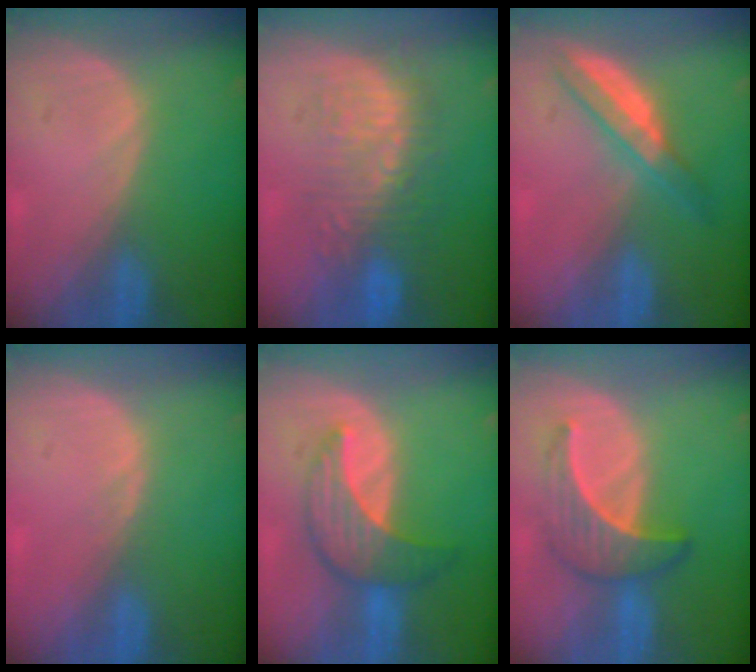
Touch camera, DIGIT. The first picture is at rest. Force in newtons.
{"total": 9.0, "press": 8.7, "slide": 2.2}
{"total": 5.5, "press": 5.0, "slide": 2.2}
{"total": 0.5, "press": 0.5, "slide": 0.1}
{"total": 7.0, "press": 7.0, "slide": 0.4}
{"total": 6.7, "press": 6.1, "slide": 2.7}